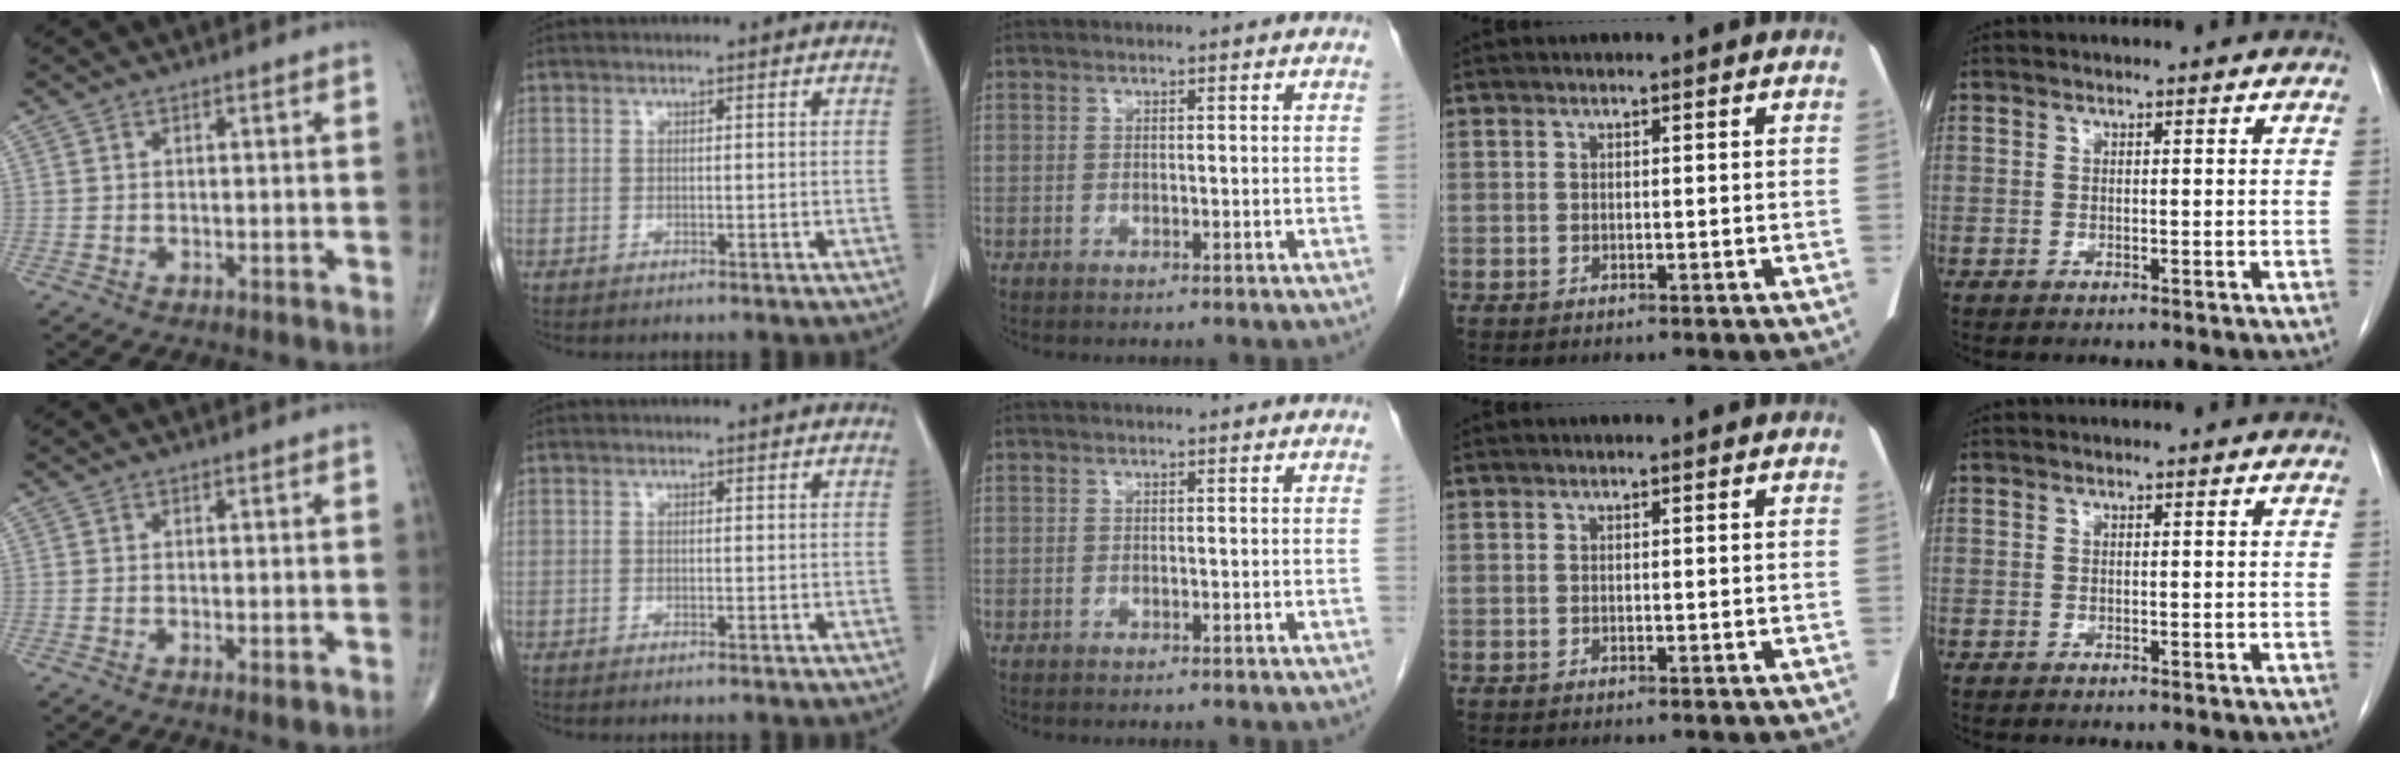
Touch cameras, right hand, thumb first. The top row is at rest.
{"thumb": {"total": 1.4, "force": [-0.5, 0.4, 1.3], "torque": [-0.022, -0.005, -0.006]}, "index": {"total": 0.6, "force": [-0.5, 0.0, 0.2], "torque": [-0.008, -0.001, -0.009]}}